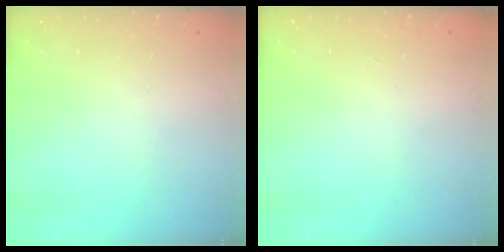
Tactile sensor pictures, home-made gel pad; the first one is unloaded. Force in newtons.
{"total": 0.0}